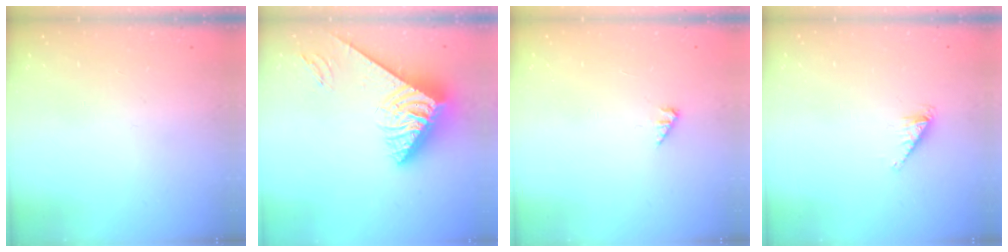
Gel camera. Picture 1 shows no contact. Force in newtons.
{"total": 9.2, "press": 9.1, "slide": 1.3}
{"total": 1.9, "press": 1.9, "slide": 0.3}
{"total": 1.5, "press": 1.4, "slide": 0.1}